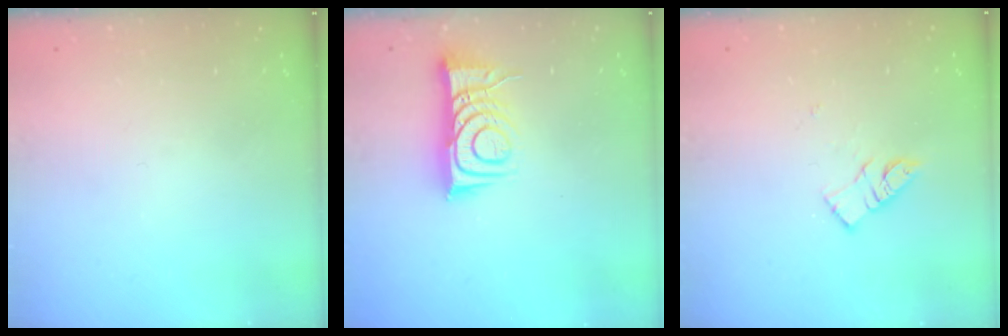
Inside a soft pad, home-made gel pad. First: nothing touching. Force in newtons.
{"total": 9.8, "press": 9.8, "slide": 1.2}
{"total": 9.1, "press": 9.1, "slide": 0.4}